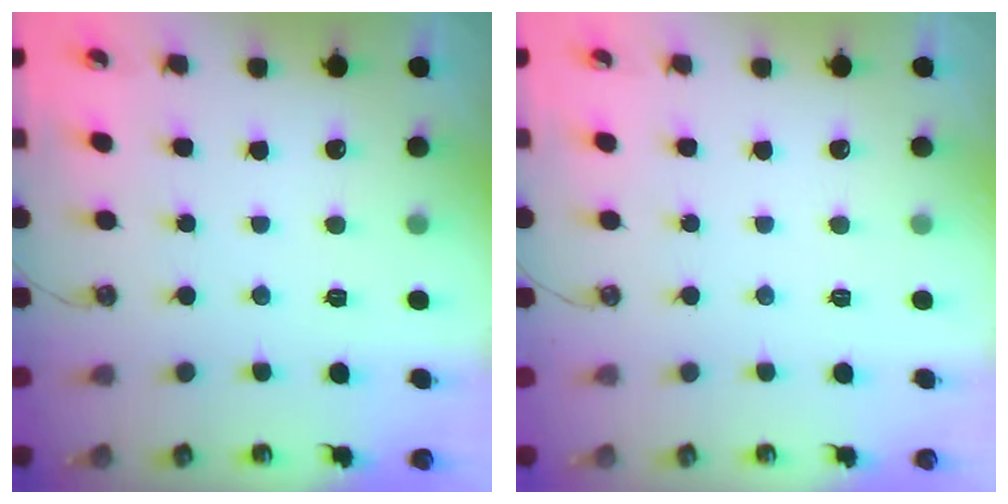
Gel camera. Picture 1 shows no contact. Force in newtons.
{"total": 0.0}